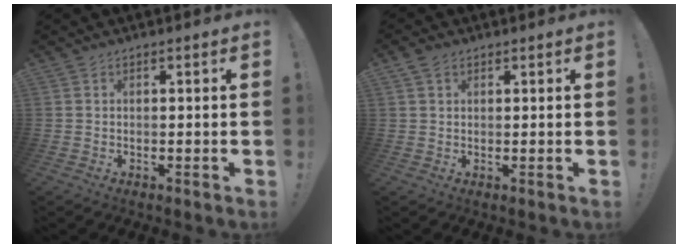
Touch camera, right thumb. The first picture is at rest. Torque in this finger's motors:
{"motor_torque": [0.19, 0.13, 0.51, -0.01, 0.04]}